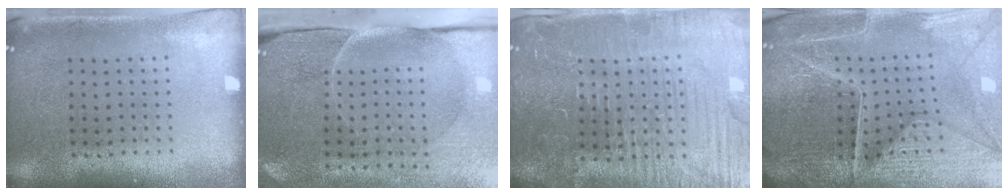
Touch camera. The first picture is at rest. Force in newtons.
{"total": 4.9, "press": 3.9, "slide": 2.9}
{"total": 5.6, "press": 5.2, "slide": 2.1}
{"total": 5.1, "press": 4.9, "slide": 1.4}